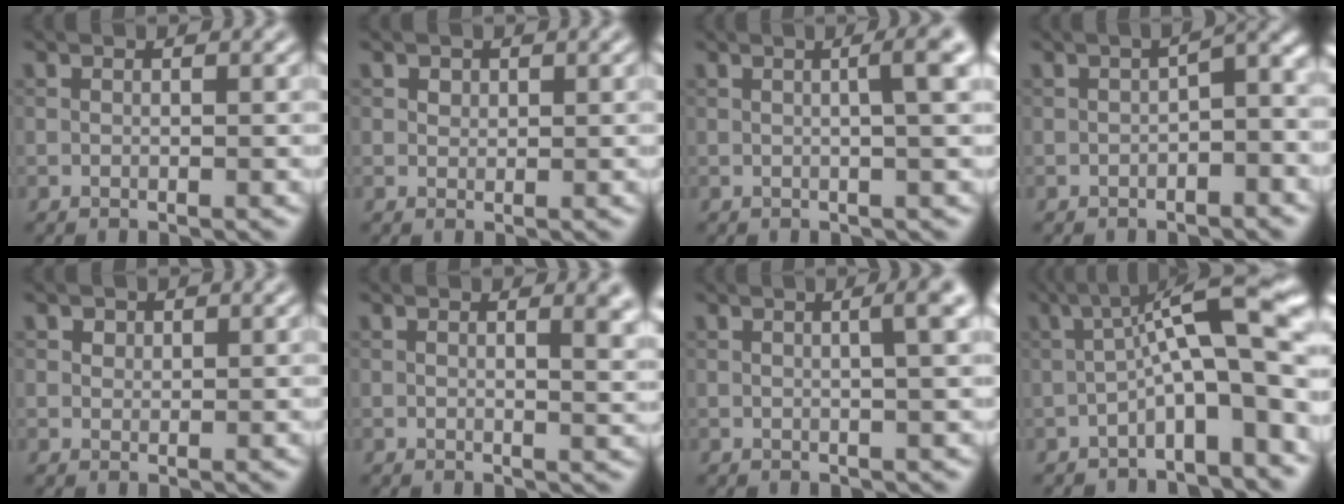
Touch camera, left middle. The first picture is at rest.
{"total": 0.7, "force": [0.5, 0.6, 0.1], "torque": [-0.003, -0.002, 0.006]}
{"total": 3.5, "force": [0.4, 0.8, 3.4], "torque": [-0.035, 0.013, 0.003]}
{"total": 3.7, "force": [-1.1, 1.4, 3.2], "torque": [-0.041, 0.012, -0.023]}
{"total": 0.9, "force": [0.6, 0.6, 0.1], "torque": [-0.004, -0.003, 0.004]}
{"total": 3.3, "force": [0.7, 1.1, 3.1], "torque": [-0.031, 0.005, 0.005]}
{"total": 3.2, "force": [0.5, 0.9, 3.1], "torque": [-0.029, 0.012, 0.001]}
{"total": 10.4, "force": [-2.0, 2.2, 9.9], "torque": [-0.146, 0.035, -0.036]}